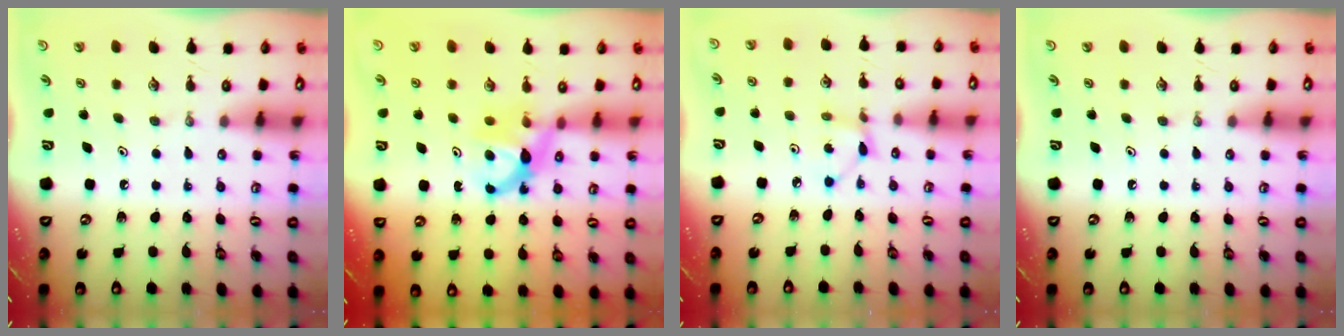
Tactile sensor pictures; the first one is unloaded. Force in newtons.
{"total": 6.5, "press": 6.5, "slide": 0.4}
{"total": 3.1, "press": 3.0, "slide": 0.4}
{"total": 0.0}